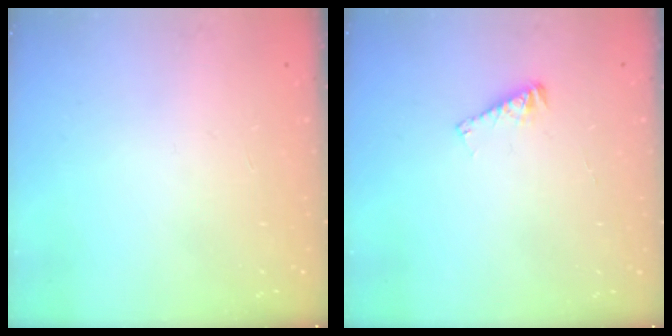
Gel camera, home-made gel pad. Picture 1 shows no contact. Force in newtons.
{"total": 3.6, "press": 3.6, "slide": 0.3}